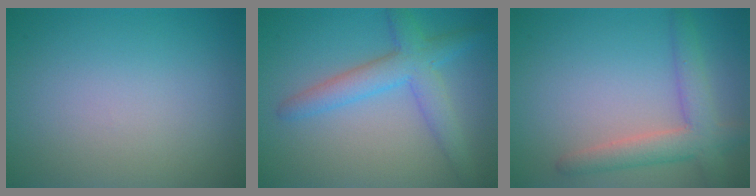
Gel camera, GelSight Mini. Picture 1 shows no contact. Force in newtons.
{"total": 4.4, "press": 4.4, "slide": 0.0}
{"total": 4.0, "press": 4.0, "slide": 0.3}